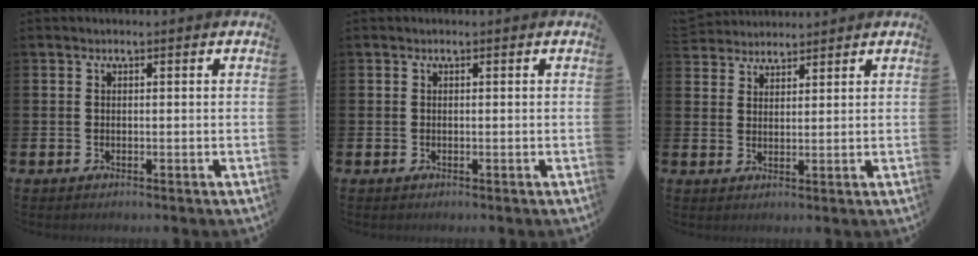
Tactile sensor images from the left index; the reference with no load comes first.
{"total": 0.0}
{"total": 3.1, "force": [3.0, 0.6, -0.3], "torque": [-0.002, -0.011, 0.057]}